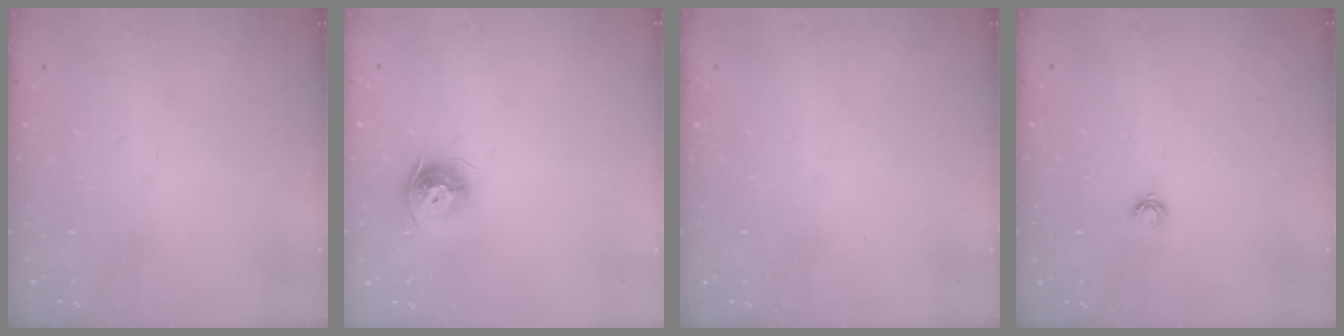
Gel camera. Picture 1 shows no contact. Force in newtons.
{"total": 9.3, "press": 9.3, "slide": 1.0}
{"total": 0.0}
{"total": 3.7, "press": 3.7, "slide": 0.5}